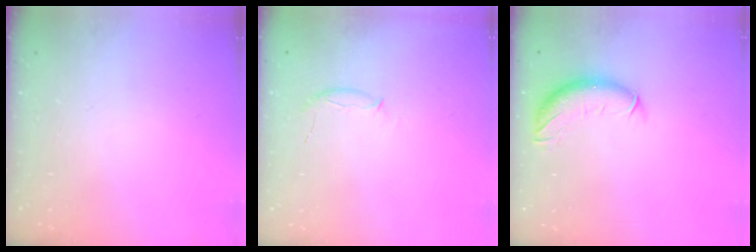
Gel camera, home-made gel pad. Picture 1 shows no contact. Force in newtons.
{"total": 5.6, "press": 5.5, "slide": 0.9}
{"total": 10.2, "press": 10.0, "slide": 2.1}